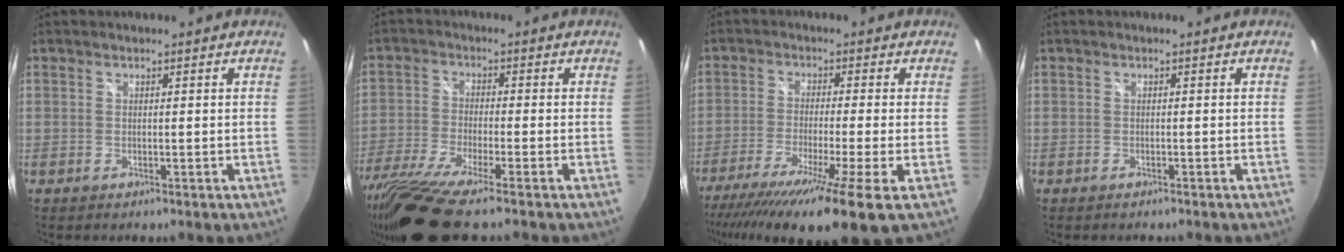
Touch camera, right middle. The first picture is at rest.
{"total": 13.2, "force": [-10.5, 0.2, 7.9], "torque": [-0.182, -0.046, -0.199]}
{"total": 15.7, "force": [-10.4, -0.7, 11.8], "torque": [-0.229, -0.065, -0.175]}
{"total": 1.3, "force": [-1.2, 0.3, 0.4], "torque": [-0.010, -0.008, -0.018]}